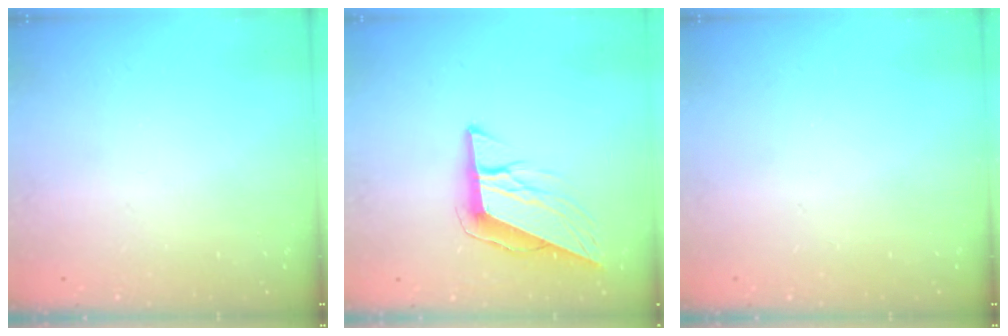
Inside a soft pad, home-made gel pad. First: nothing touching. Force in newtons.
{"total": 10.5, "press": 10.2, "slide": 2.4}
{"total": 0.0}